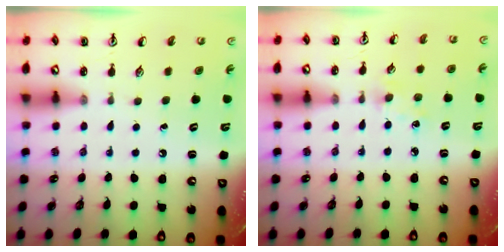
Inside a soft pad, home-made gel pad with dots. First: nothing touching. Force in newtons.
{"total": 1.9, "press": 1.9, "slide": 0.3}